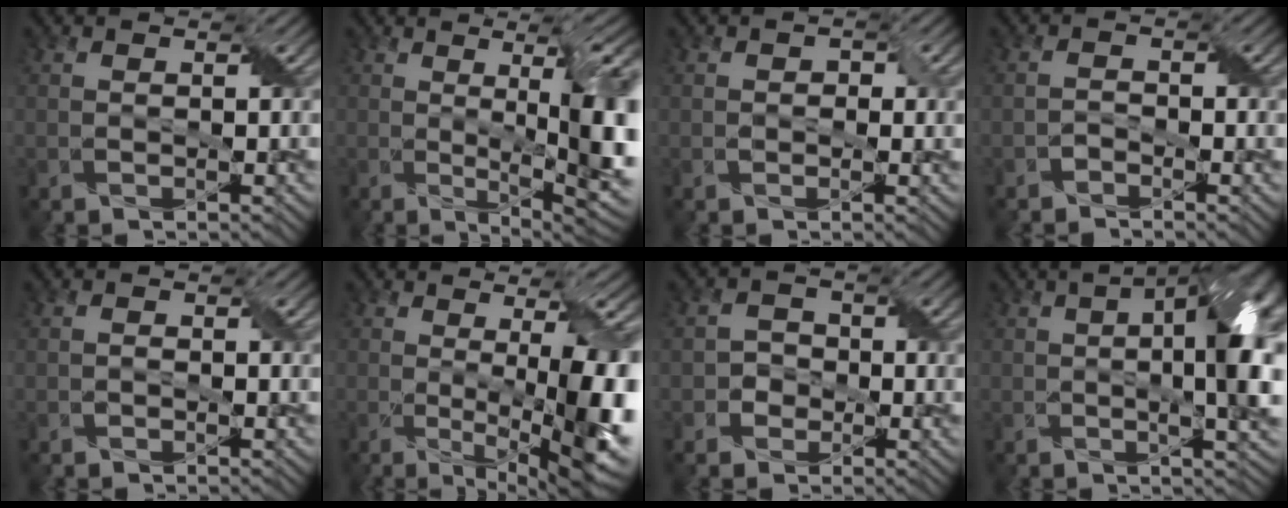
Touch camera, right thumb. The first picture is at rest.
{"total": 10.4, "force": [0.2, 2.4, 10.1], "torque": [-0.145, 0.001, 0.007]}
{"total": 1.5, "force": [0.0, 1.3, 0.8], "torque": [-0.016, -0.002, -0.003]}
{"total": 1.3, "force": [-1.1, 0.5, 0.4], "torque": [-0.011, 0.007, -0.024]}
{"total": 0.7, "force": [-0.4, 0.4, 0.5], "torque": [-0.010, 0.002, -0.006]}
{"total": 12.3, "force": [-1.3, 4.1, 11.5], "torque": [-0.150, -0.017, -0.001]}
{"total": 2.4, "force": [-0.8, 2.2, 0.6], "torque": [-0.003, 0.003, -0.020]}
{"total": 13.2, "force": [0.5, 5.0, 12.2], "torque": [-0.155, 0.009, 0.004]}